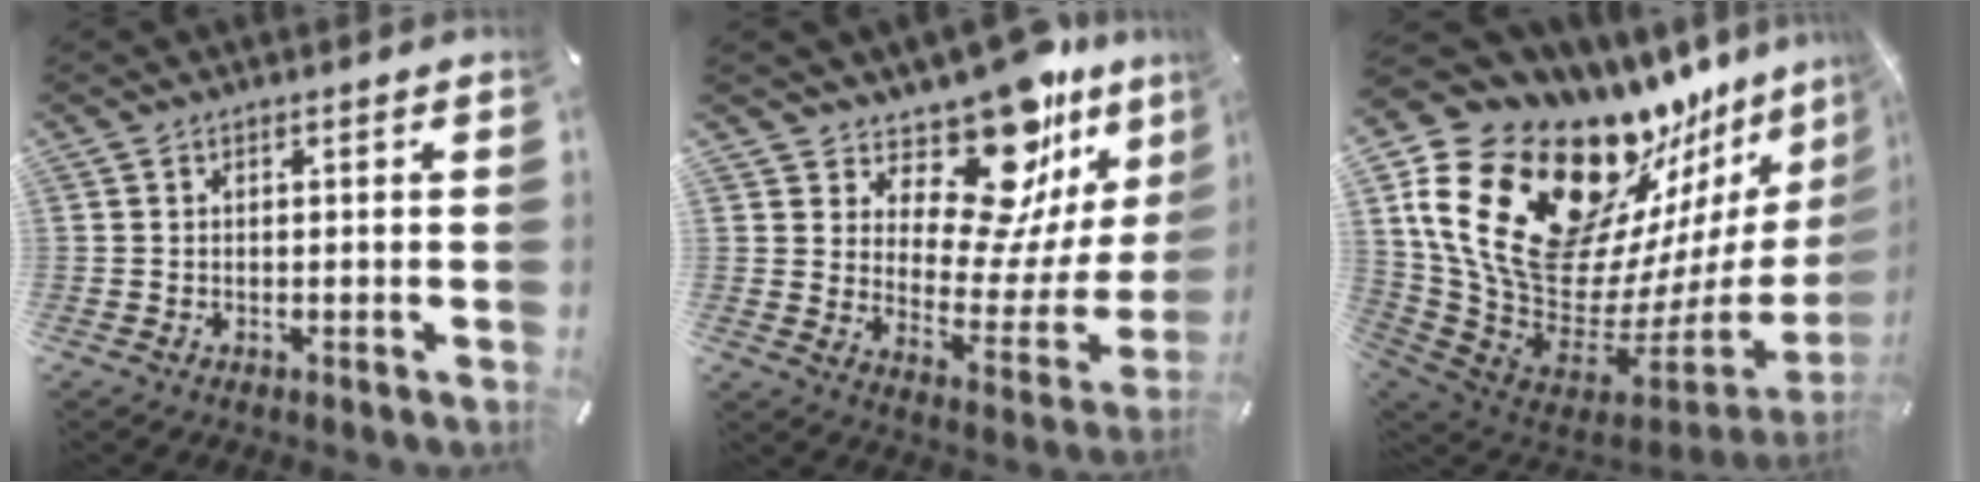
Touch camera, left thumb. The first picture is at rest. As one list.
[{"total": 16.7, "force": [13.2, 6.0, 8.2], "torque": [-0.134, -0.130, 0.222]}, {"total": 25.4, "force": [11.6, 15.4, 16.6], "torque": [-0.274, -0.119, 0.240]}]